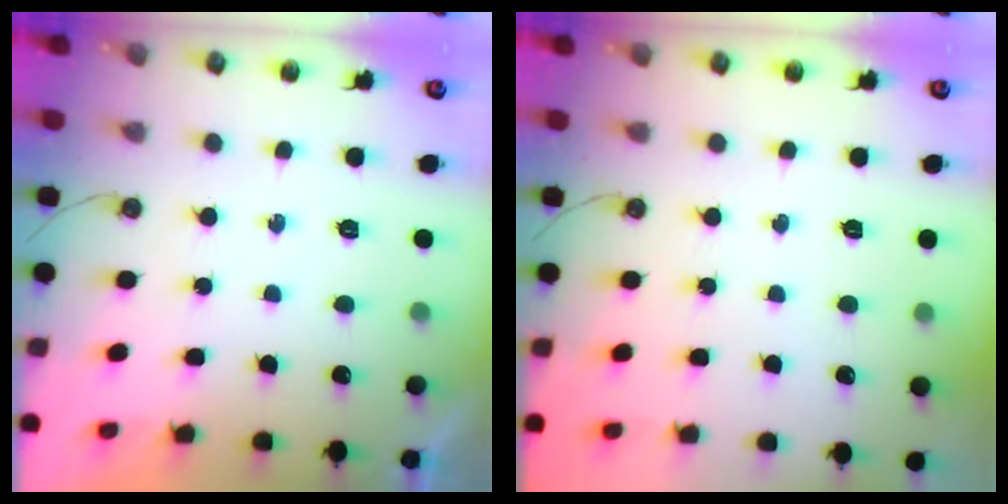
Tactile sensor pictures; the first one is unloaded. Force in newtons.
{"total": 0.0}